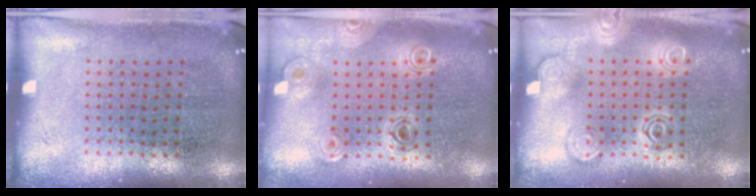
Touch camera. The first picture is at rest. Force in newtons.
{"total": 0.8, "press": 0.8, "slide": 0.1}
{"total": 1.8, "press": 1.8, "slide": 0.2}